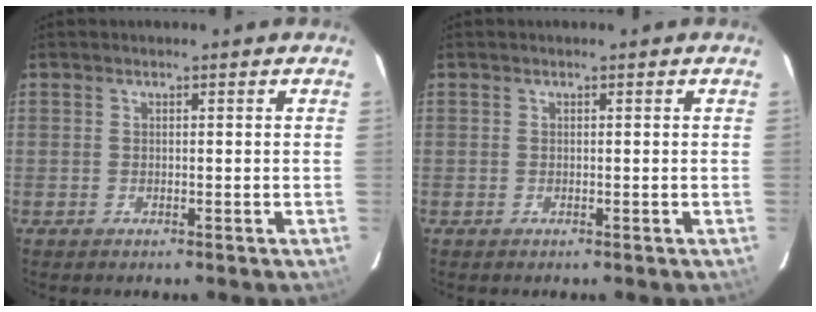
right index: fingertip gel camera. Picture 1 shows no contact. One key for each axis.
{"total": 0.0}